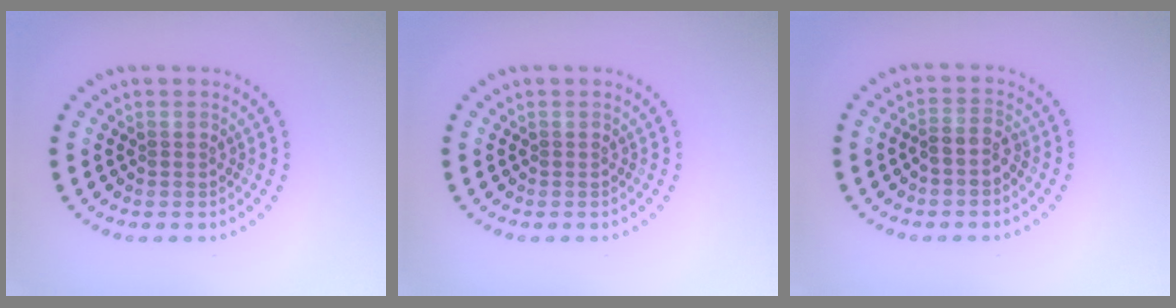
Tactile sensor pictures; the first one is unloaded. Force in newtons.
{"total": 0.0}
{"total": 1.8, "press": 1.6, "slide": 0.9}